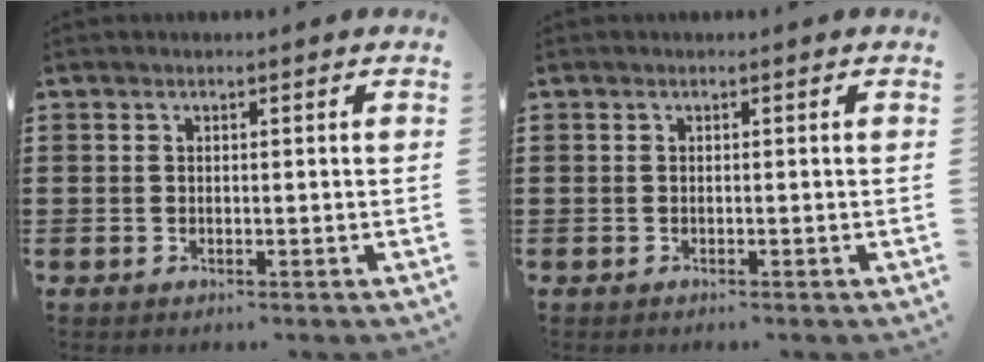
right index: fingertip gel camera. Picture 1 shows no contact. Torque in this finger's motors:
{"motor_torque": [-0.45, 0.45, -0.13, -0.07]}